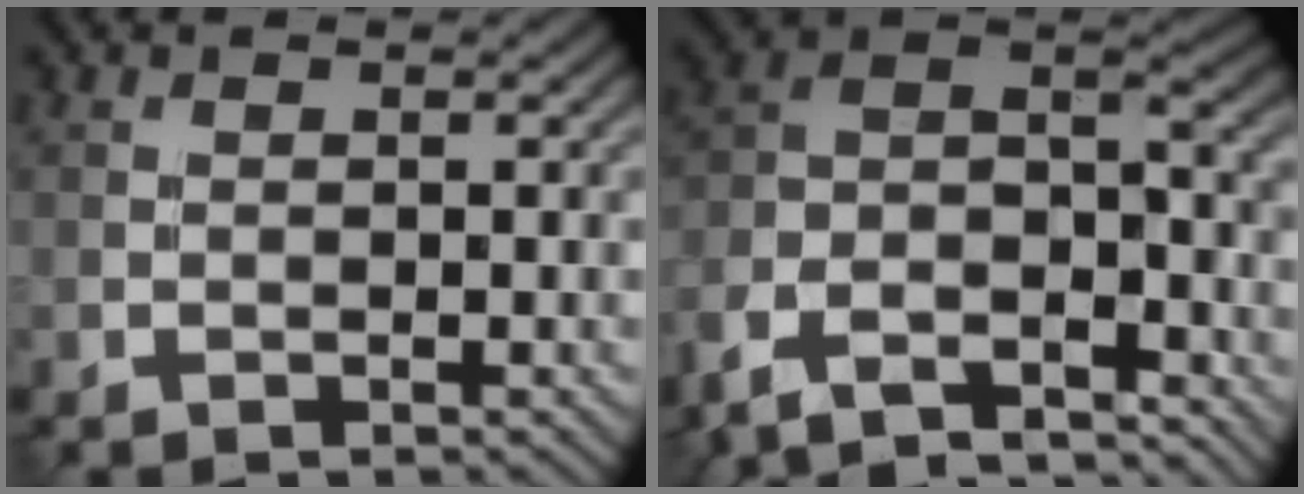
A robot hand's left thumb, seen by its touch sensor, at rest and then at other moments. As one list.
[{"total": 16.6, "force": [-13.2, 6.0, 8.2], "torque": [-0.199, -0.027, -0.207]}]